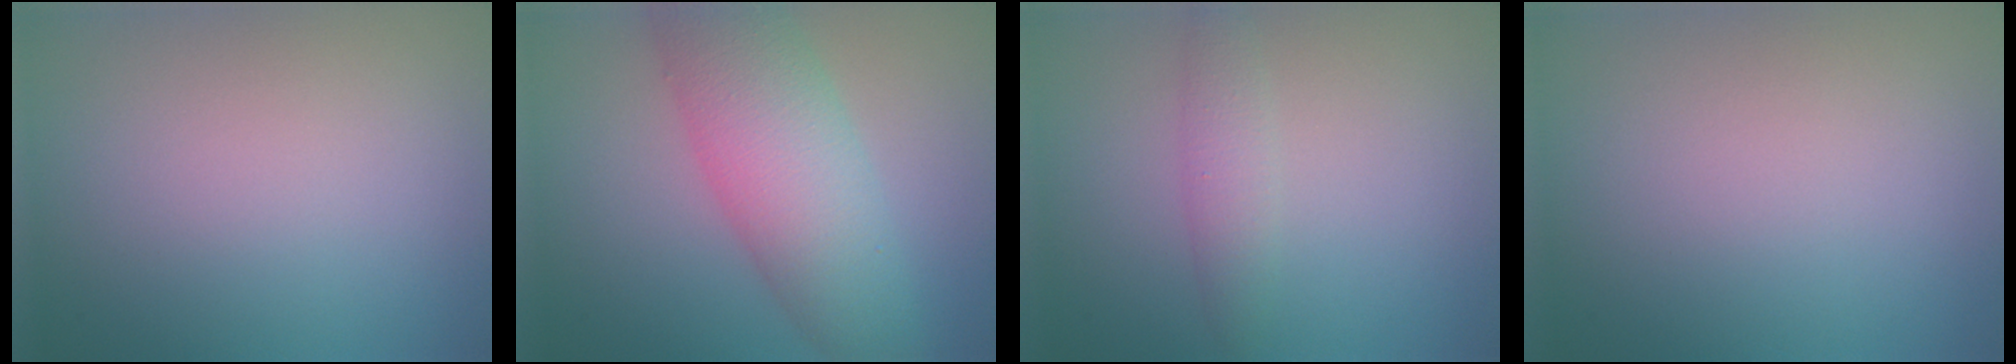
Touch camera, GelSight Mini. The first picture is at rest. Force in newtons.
{"total": 8.5, "press": 8.5, "slide": 0.1}
{"total": 2.0, "press": 2.0, "slide": 0.1}
{"total": 0.0}